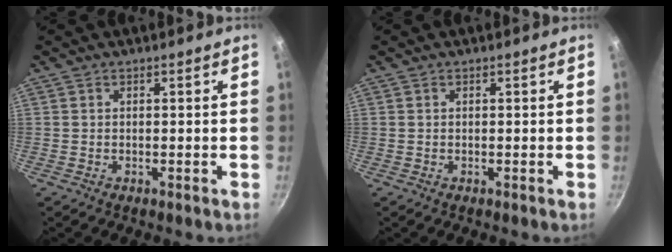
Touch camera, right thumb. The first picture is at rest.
{"total": 0.0}